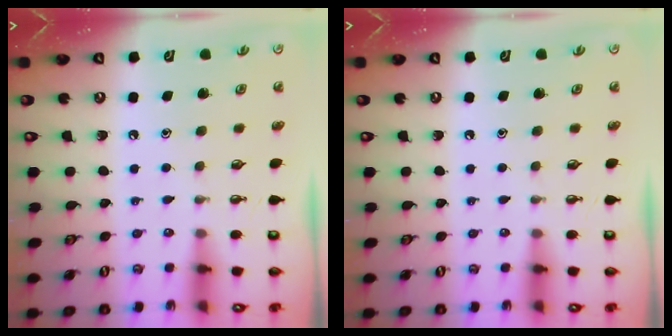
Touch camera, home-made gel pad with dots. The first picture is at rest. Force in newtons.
{"total": 0.0}